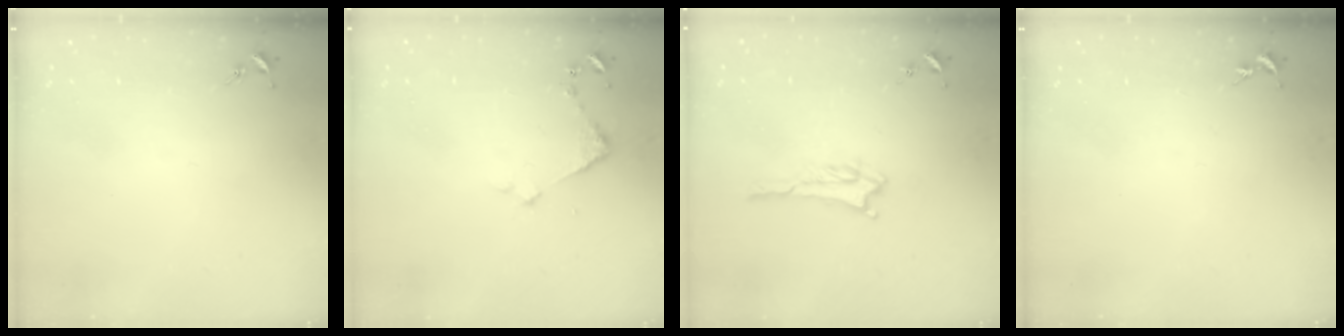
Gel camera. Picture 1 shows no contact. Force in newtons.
{"total": 2.9, "press": 2.9, "slide": 0.3}
{"total": 2.8, "press": 2.8, "slide": 0.3}
{"total": 0.0}